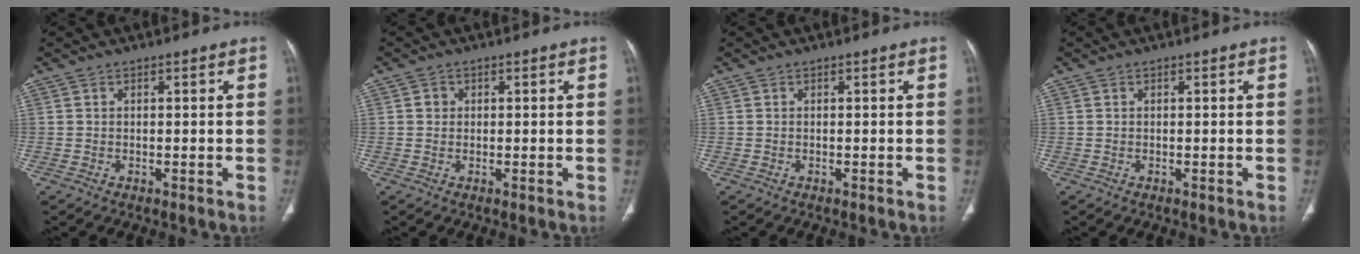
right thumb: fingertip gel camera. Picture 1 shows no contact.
{"total": 1.3, "force": [0.2, 1.2, 0.4], "torque": [-0.001, 0.002, 0.002]}
{"total": 0.0}
{"total": 0.0}